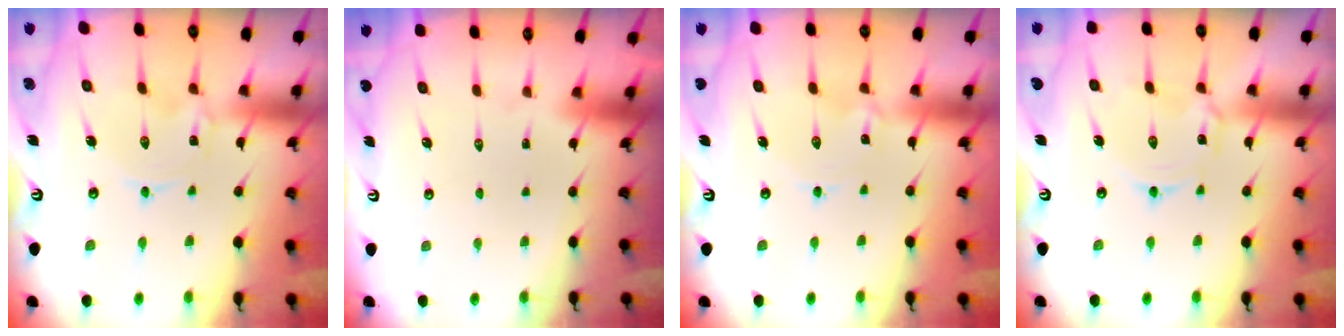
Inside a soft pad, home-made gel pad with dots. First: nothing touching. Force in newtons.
{"total": 1.5, "press": 1.5, "slide": 0.1}
{"total": 0.7, "press": 0.7, "slide": 0.0}
{"total": 2.1, "press": 2.1, "slide": 0.3}